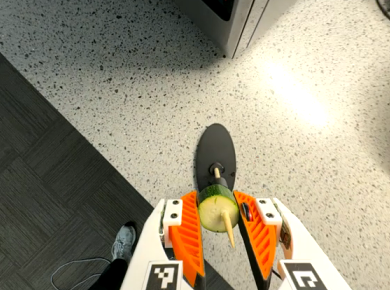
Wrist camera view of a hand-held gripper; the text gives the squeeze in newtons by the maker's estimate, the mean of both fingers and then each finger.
{"total": 9.2, "left": 9.0, "right": 9.5}